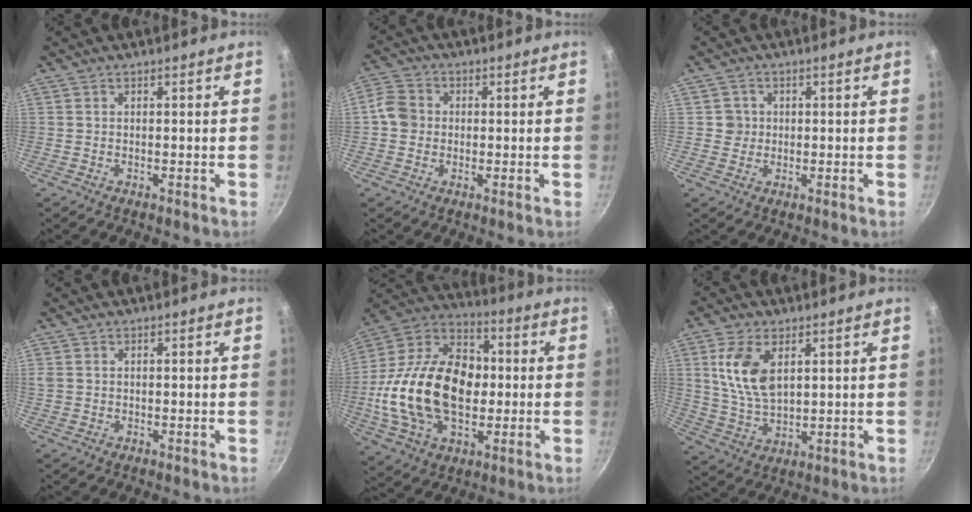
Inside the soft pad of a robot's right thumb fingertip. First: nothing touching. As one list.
[{"total": 5.3, "force": [-0.2, 4.7, 2.3], "torque": [-0.026, 0.012, -0.021]}, {"total": 2.8, "force": [0.2, 2.7, 0.4], "torque": [0.012, 0.008, 0.001]}, {"total": 1.5, "force": [0.4, 1.3, 0.7], "torque": [-0.014, 0.003, 0.011]}, {"total": 27.2, "force": [-1.3, 18.0, 20.3], "torque": [-0.348, 0.033, -0.026]}, {"total": 10.9, "force": [3.5, 6.1, 8.3], "torque": [-0.157, -0.020, 0.074]}]